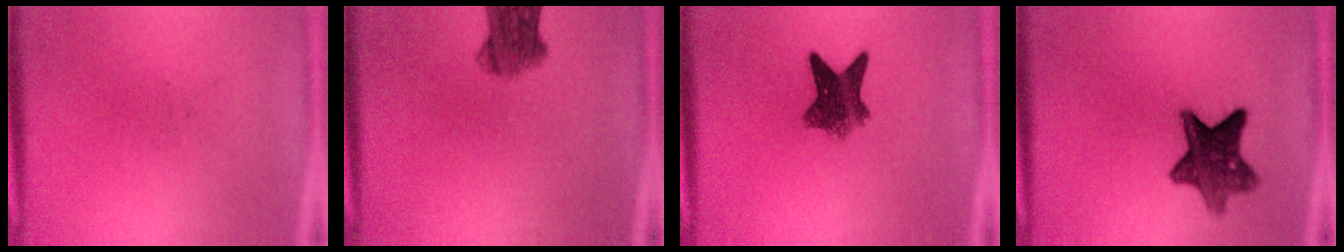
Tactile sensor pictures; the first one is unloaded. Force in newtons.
{"total": 5.7}
{"total": 6.5}
{"total": 9.1}